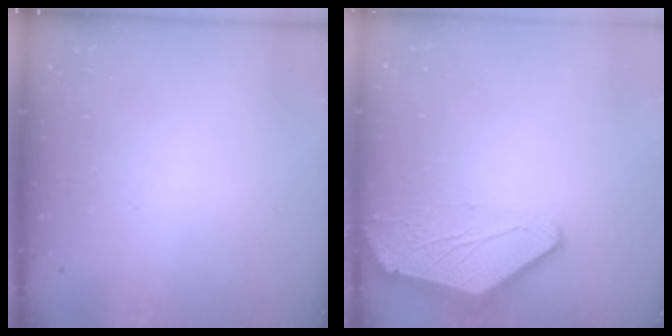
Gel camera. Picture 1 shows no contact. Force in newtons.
{"total": 0.0}